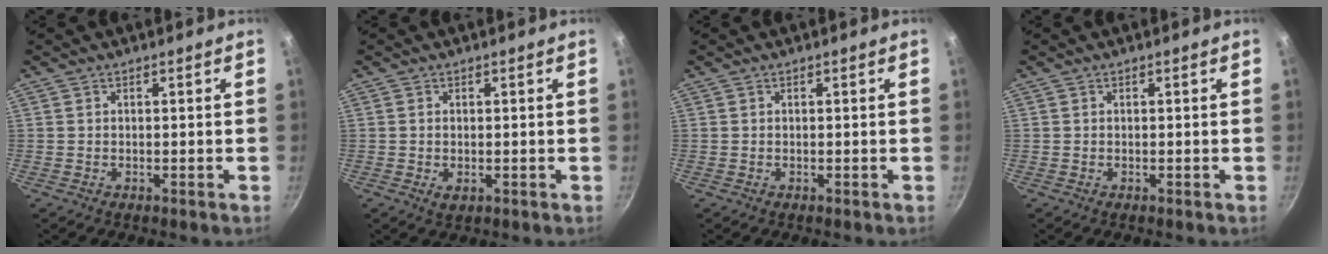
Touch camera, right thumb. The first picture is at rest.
{"total": 1.6, "force": [-0.2, 1.0, 1.3], "torque": [-0.022, -0.004, -0.002]}
{"total": 0.0}
{"total": 0.0}